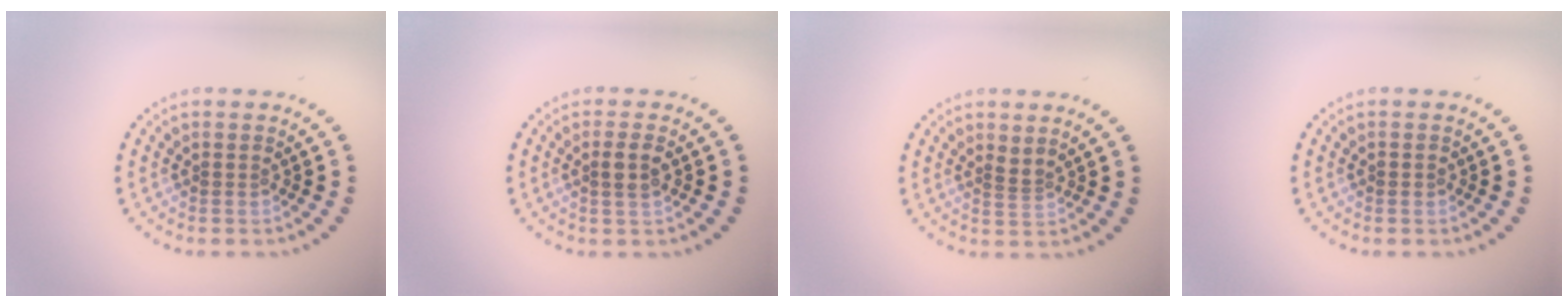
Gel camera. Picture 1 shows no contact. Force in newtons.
{"total": 1.8, "press": 1.6, "slide": 0.8}
{"total": 1.0, "press": 0.6, "slide": 0.8}
{"total": 0.7, "press": 0.7, "slide": 0.0}